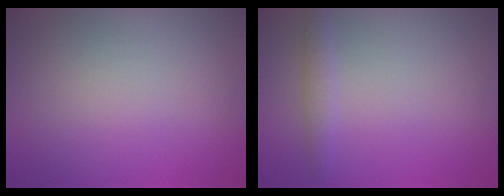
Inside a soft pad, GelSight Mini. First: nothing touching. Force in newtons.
{"total": 1.5, "press": 1.5, "slide": 0.0}